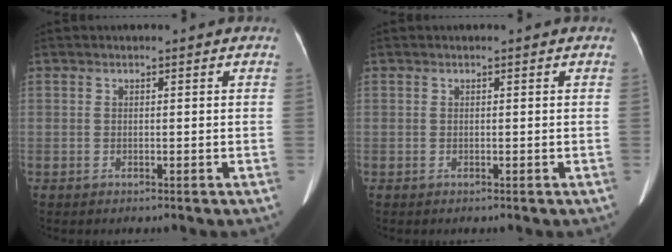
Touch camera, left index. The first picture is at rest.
{"total": 0.0}